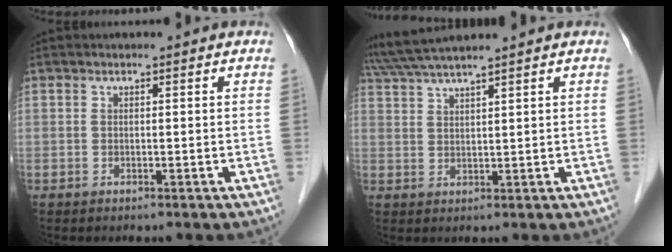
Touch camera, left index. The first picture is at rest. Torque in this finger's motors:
{"motor_torque": [1.09, -1.04, 0.31, 0.09]}